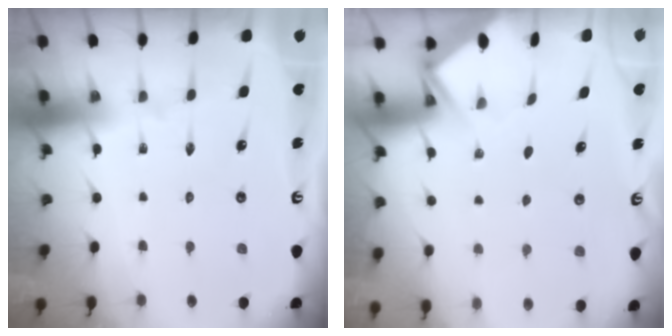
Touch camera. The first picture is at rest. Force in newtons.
{"total": 4.6, "press": 4.6, "slide": 0.3}